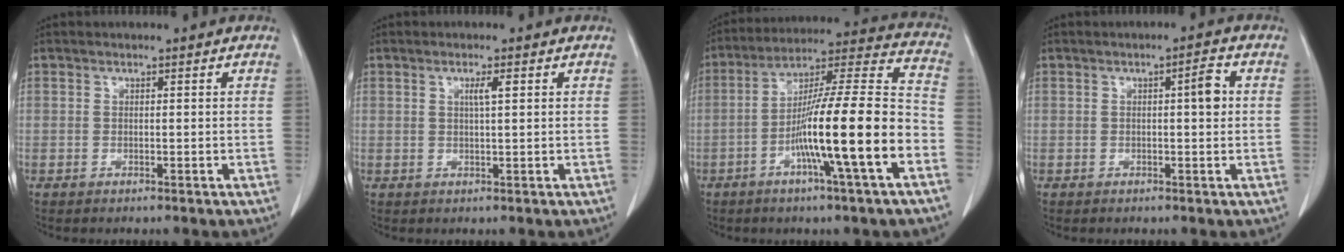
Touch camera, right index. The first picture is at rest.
{"total": 1.9, "force": [0.7, 0.0, 1.7], "torque": [-0.033, 0.000, 0.012]}
{"total": 18.3, "force": [-6.1, -0.2, 17.2], "torque": [-0.283, 0.003, -0.105]}
{"total": 2.8, "force": [0.5, 0.4, 2.8], "torque": [-0.040, 0.005, 0.006]}